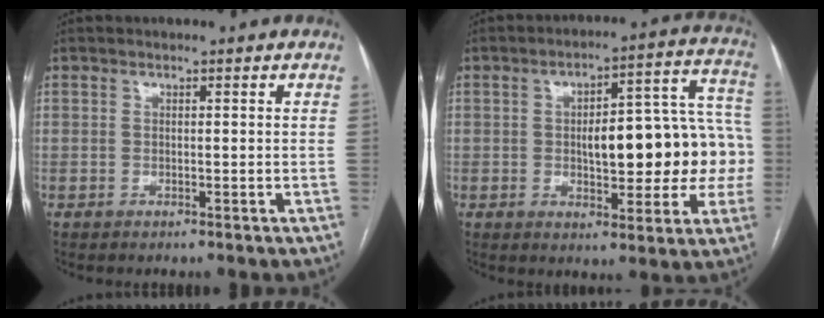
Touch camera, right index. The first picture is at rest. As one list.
[{"total": 17.6, "force": [-0.9, 6.2, 16.5], "torque": [-0.207, 0.046, -0.002]}]